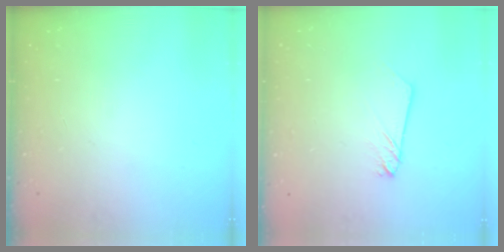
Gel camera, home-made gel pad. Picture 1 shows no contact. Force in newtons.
{"total": 2.2, "press": 2.2, "slide": 0.1}